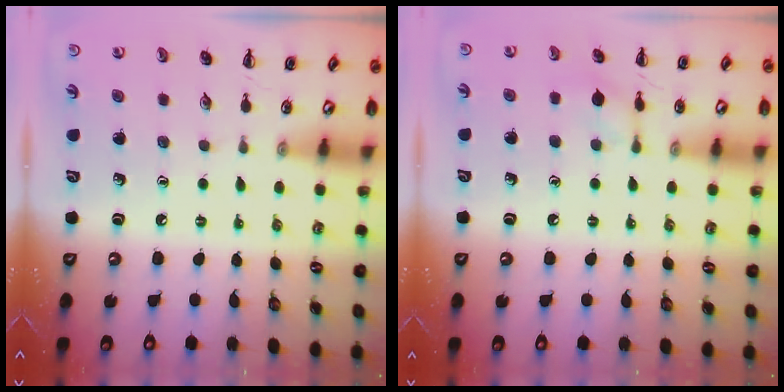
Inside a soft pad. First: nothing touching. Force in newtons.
{"total": 5.7, "press": 5.7, "slide": 0.3}